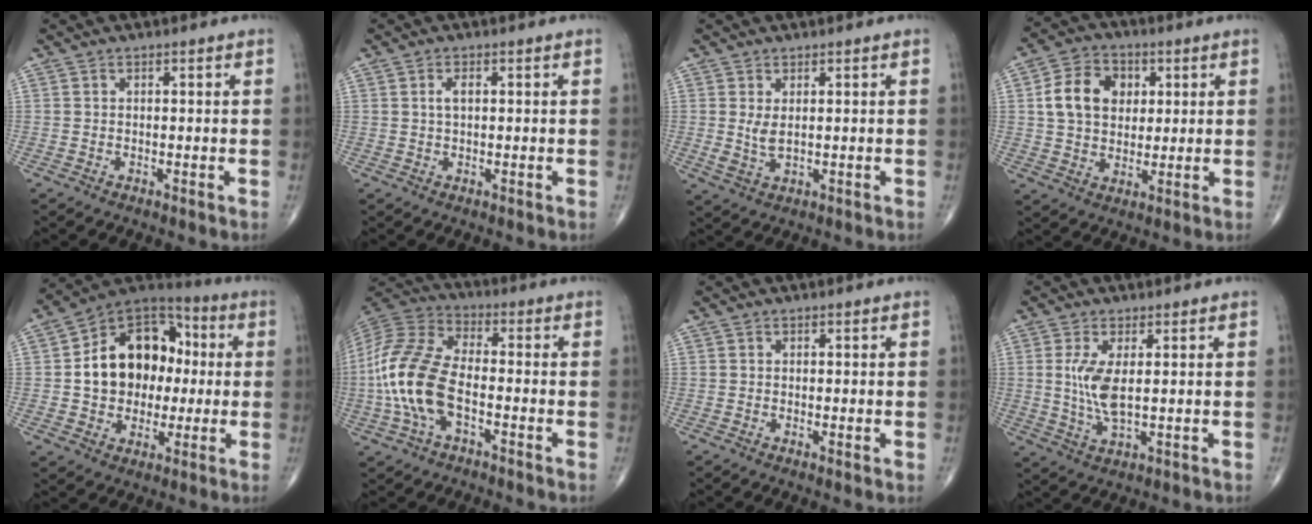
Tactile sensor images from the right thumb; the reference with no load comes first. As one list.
[{"total": 1.9, "force": [0.4, 0.9, 1.6], "torque": [-0.032, 0.004, 0.009]}, {"total": 3.2, "force": [0.6, 1.5, 2.7], "torque": [-0.056, -0.010, 0.020]}, {"total": 11.6, "force": [2.6, 8.9, 6.9], "torque": [-0.093, 0.002, 0.043]}, {"total": 18.0, "force": [1.0, 13.7, 11.7], "torque": [-0.140, 0.032, 0.013]}, {"total": 16.2, "force": [-3.4, 8.2, 13.6], "torque": [-0.302, 0.029, -0.069]}, {"total": 0.8, "force": [0.0, 0.2, 0.8], "torque": [-0.016, -0.004, -0.001]}, {"total": 6.8, "force": [0.9, 2.4, 6.2], "torque": [-0.140, -0.016, 0.023]}]